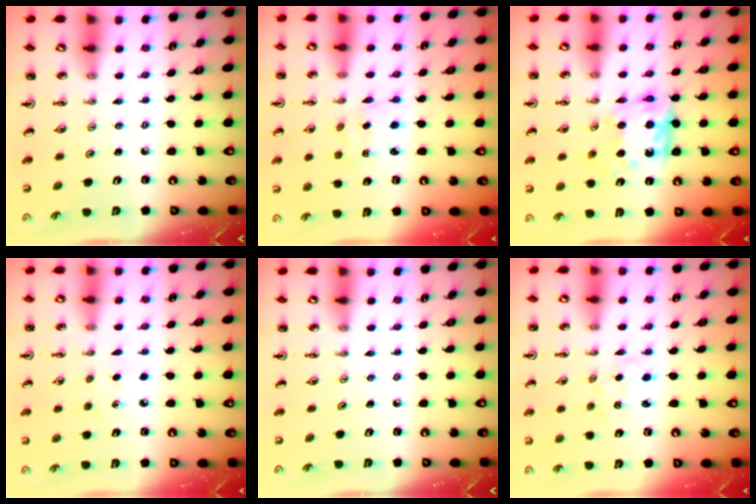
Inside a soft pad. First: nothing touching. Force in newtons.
{"total": 2.1, "press": 2.1, "slide": 0.4}
{"total": 11.0, "press": 11.0, "slide": 0.5}
{"total": 4.1, "press": 4.1, "slide": 0.4}
{"total": 0.0}
{"total": 1.2, "press": 1.2, "slide": 0.2}